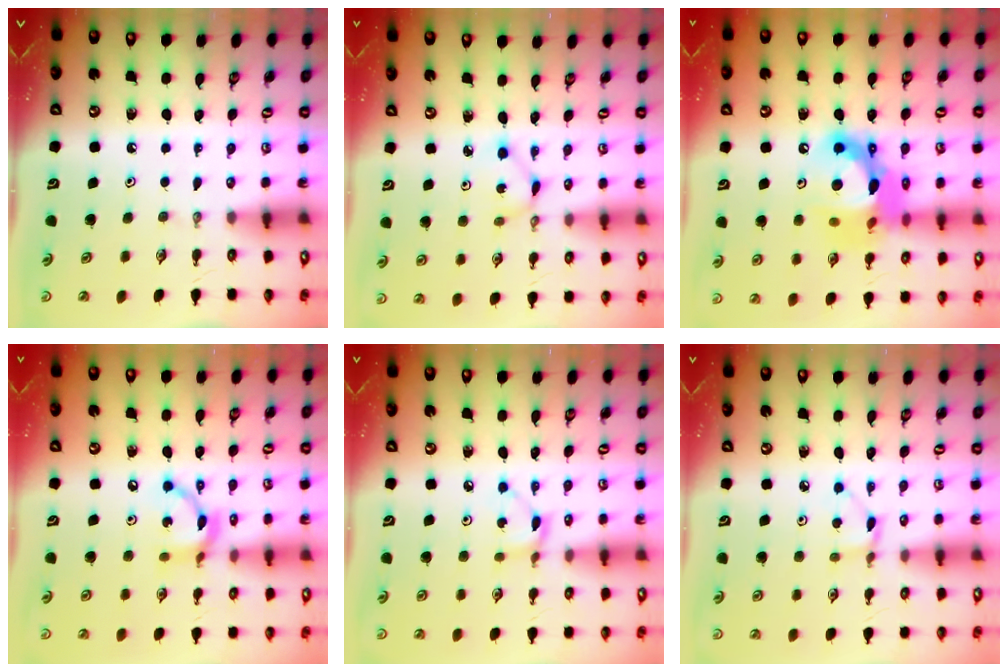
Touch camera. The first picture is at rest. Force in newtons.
{"total": 1.9, "press": 1.9, "slide": 0.1}
{"total": 18.9, "press": 18.8, "slide": 1.2}
{"total": 11.0, "press": 11.0, "slide": 0.7}
{"total": 2.7, "press": 2.7, "slide": 0.2}
{"total": 2.7, "press": 2.7, "slide": 0.3}